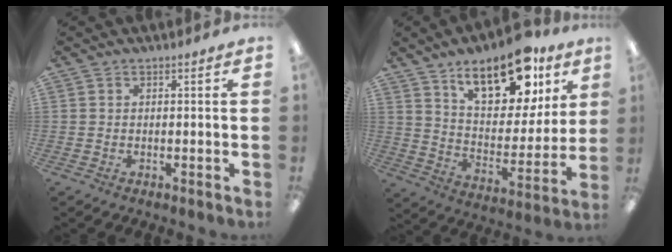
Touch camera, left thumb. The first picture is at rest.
{"total": 20.7, "force": [13.1, 9.9, 12.6], "torque": [-0.178, -0.066, 0.220]}